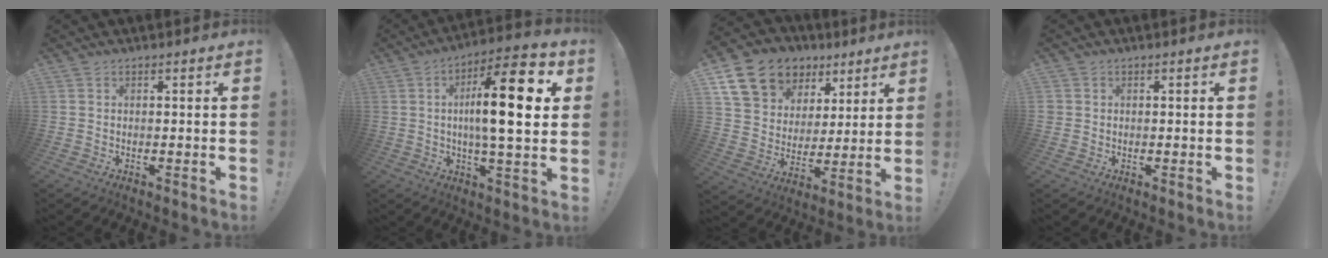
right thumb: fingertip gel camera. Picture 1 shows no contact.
{"total": 18.5, "force": [3.2, 4.5, 17.7], "torque": [-0.286, -0.002, 0.034]}
{"total": 16.4, "force": [9.0, 12.2, 6.1], "torque": [-0.107, -0.044, 0.187]}
{"total": 1.2, "force": [0.2, 1.2, 0.2], "torque": [-0.004, 0.002, 0.004]}